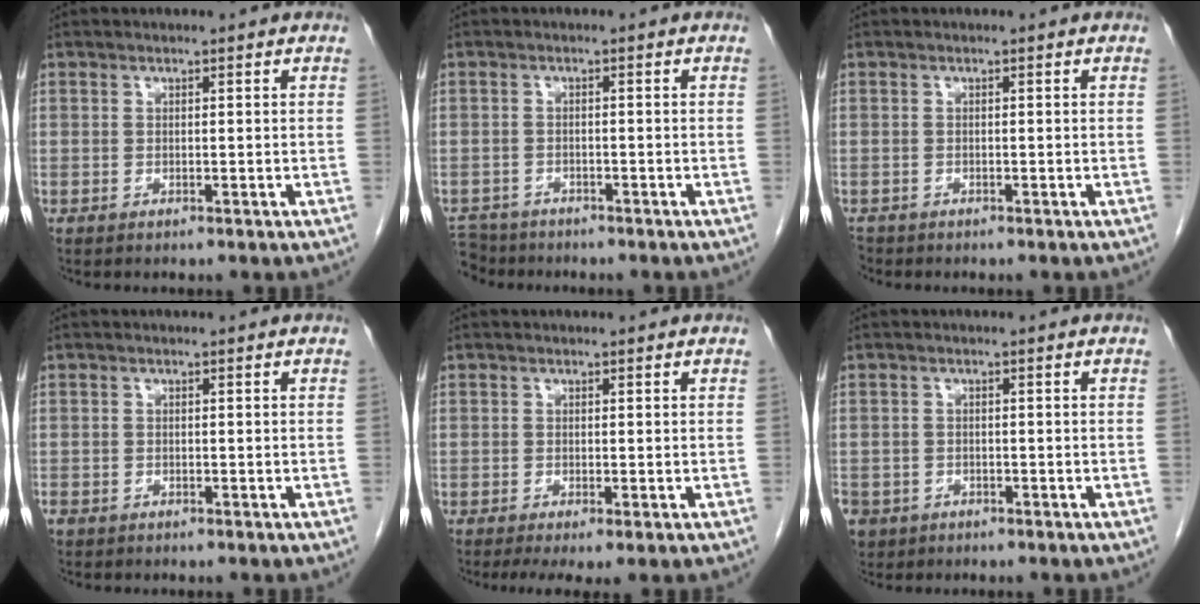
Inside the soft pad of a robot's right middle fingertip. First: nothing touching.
{"total": 5.2, "force": [-4.6, 2.3, 0.1], "torque": [-0.006, -0.005, -0.082]}
{"total": 1.2, "force": [-1.1, 0.6, 0.1], "torque": [-0.008, -0.003, -0.019]}
{"total": 1.6, "force": [-1.2, 1.0, 0.4], "torque": [-0.016, -0.002, -0.021]}
{"total": 3.3, "force": [-1.8, 0.7, 2.7], "torque": [-0.041, -0.012, -0.028]}
{"total": 5.8, "force": [-3.4, 4.5, 1.5], "torque": [-0.045, -0.002, -0.054]}